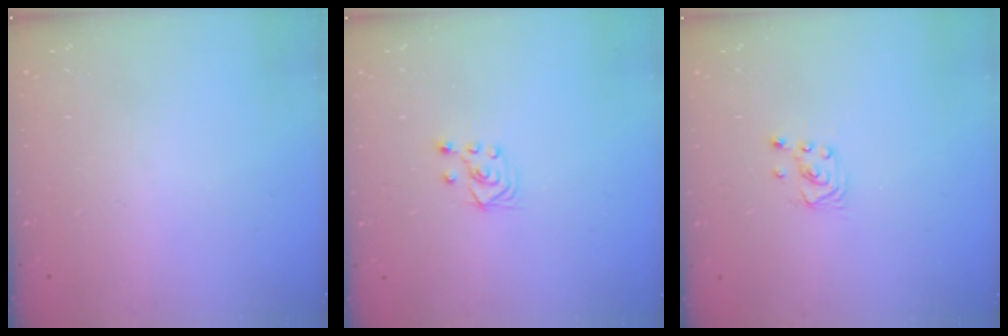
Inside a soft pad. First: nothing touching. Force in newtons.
{"total": 2.8, "press": 2.6, "slide": 1.1}
{"total": 1.6, "press": 1.6, "slide": 0.0}